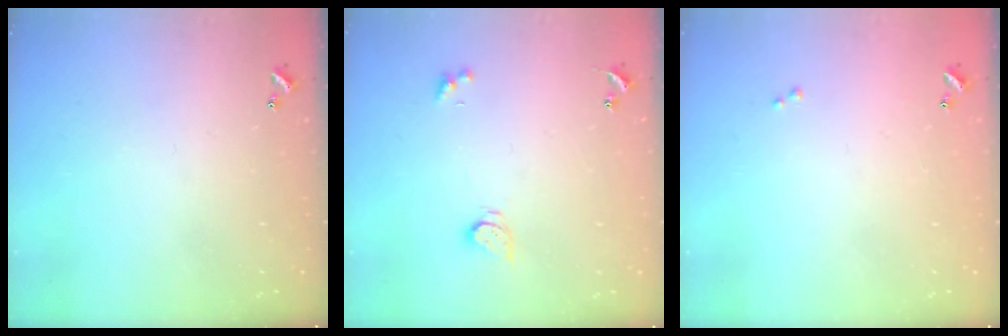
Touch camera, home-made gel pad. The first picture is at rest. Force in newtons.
{"total": 2.4, "press": 2.3, "slide": 0.4}
{"total": 0.7, "press": 0.6, "slide": 0.4}